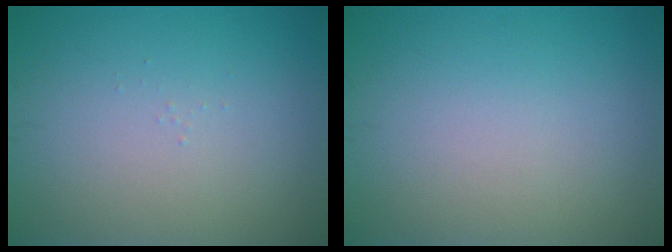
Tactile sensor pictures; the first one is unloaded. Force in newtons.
{"total": 0.0}